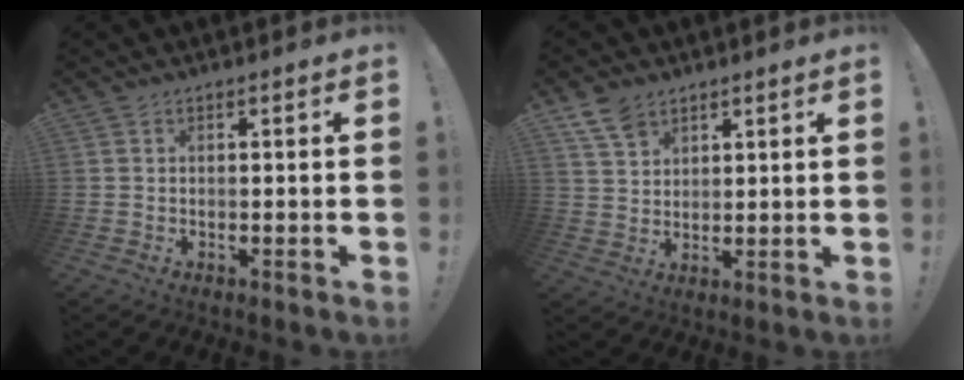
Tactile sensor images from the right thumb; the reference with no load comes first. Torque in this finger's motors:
{"motor_torque": [0.00, 0.12, -0.28, -0.09, -0.50]}